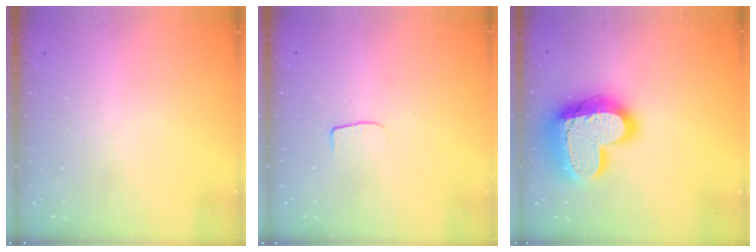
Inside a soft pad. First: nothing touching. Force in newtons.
{"total": 4.0, "press": 4.0, "slide": 0.2}
{"total": 21.7, "press": 21.6, "slide": 1.9}